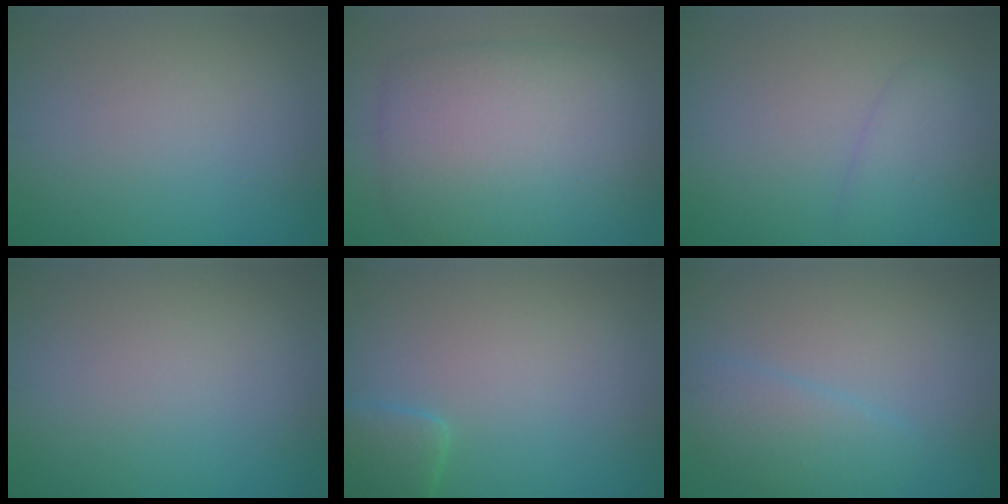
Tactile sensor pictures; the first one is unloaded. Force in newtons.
{"total": 9.3, "press": 9.3, "slide": 0.2}
{"total": 2.2, "press": 2.2, "slide": 0.1}
{"total": 0.0}
{"total": 2.4, "press": 2.4, "slide": 0.1}
{"total": 2.7, "press": 2.7, "slide": 0.1}